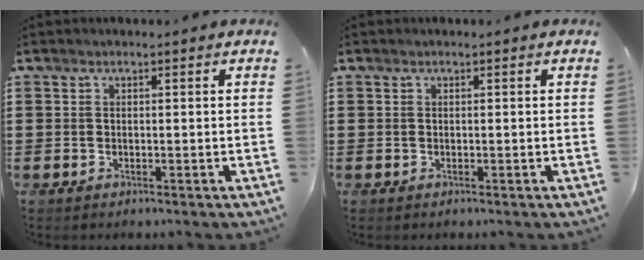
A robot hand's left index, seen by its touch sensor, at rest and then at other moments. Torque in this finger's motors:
{"motor_torque": [0.03, -0.05, 0.03, 0.01]}